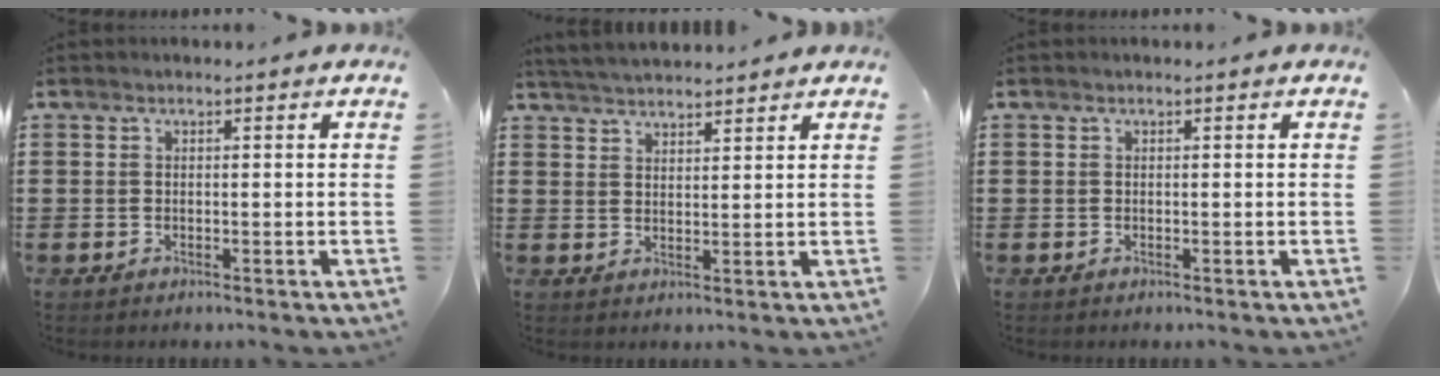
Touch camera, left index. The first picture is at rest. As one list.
[{"total": 3.4, "force": [3.4, 0.2, 0.3], "torque": [-0.017, -0.007, 0.064]}, {"total": 0.0}]